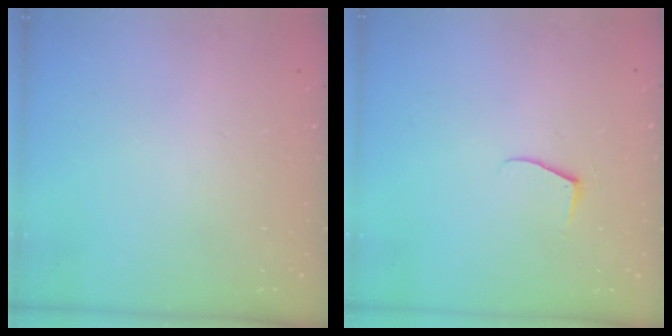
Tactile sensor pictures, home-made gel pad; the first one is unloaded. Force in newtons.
{"total": 5.2, "press": 5.2, "slide": 0.5}